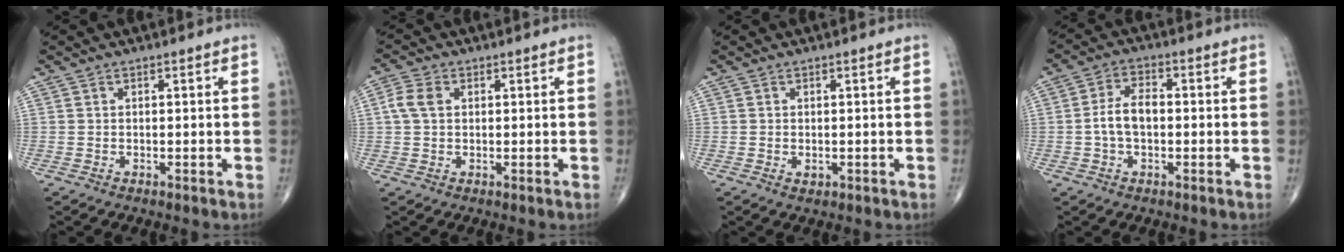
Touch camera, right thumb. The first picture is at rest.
{"total": 4.1, "force": [0.8, 2.8, 2.8], "torque": [-0.066, 0.009, 0.013]}
{"total": 1.0, "force": [-0.2, 0.7, 0.7], "torque": [-0.008, -0.002, -0.001]}
{"total": 6.2, "force": [-0.6, 3.4, 5.1], "torque": [-0.100, 0.021, -0.017]}